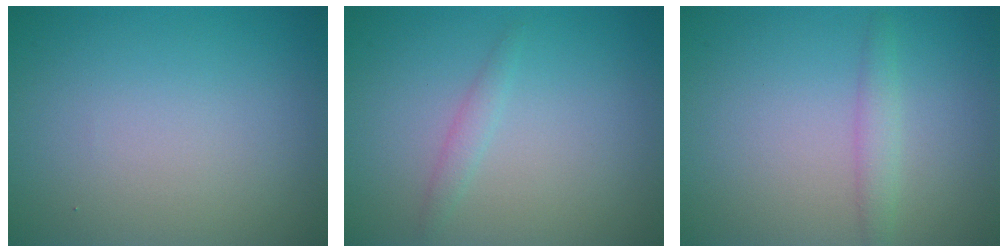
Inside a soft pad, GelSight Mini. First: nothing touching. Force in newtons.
{"total": 1.1, "press": 1.1, "slide": 0.1}
{"total": 1.5, "press": 1.5, "slide": 0.2}